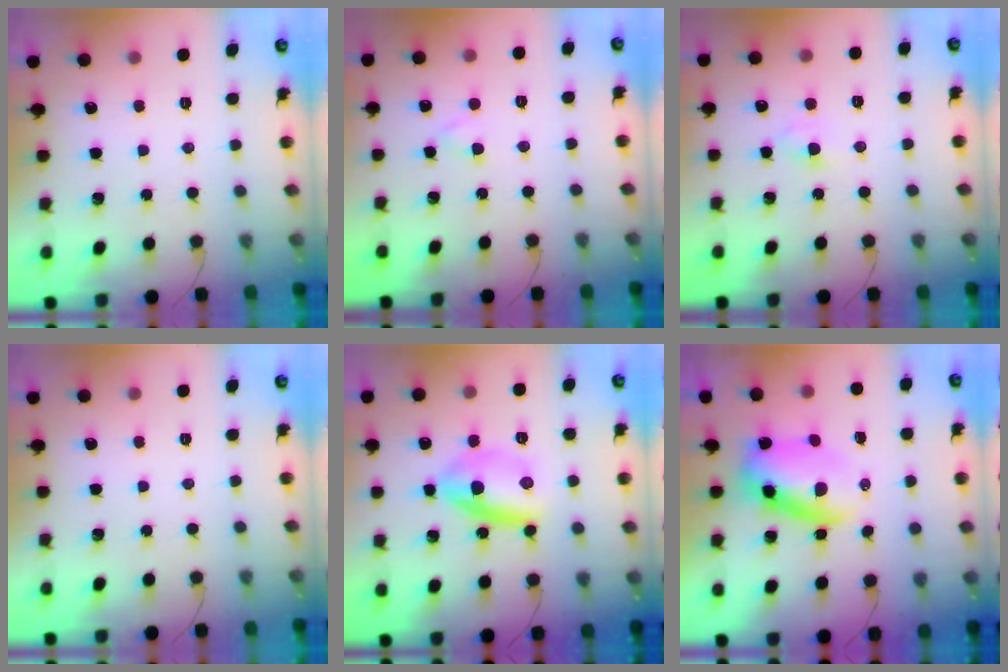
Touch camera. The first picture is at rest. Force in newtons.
{"total": 1.8, "press": 1.6, "slide": 0.9}
{"total": 2.8, "press": 2.7, "slide": 1.0}
{"total": 0.0}
{"total": 9.4, "press": 9.4, "slide": 0.9}
{"total": 6.6, "press": 6.3, "slide": 1.9}